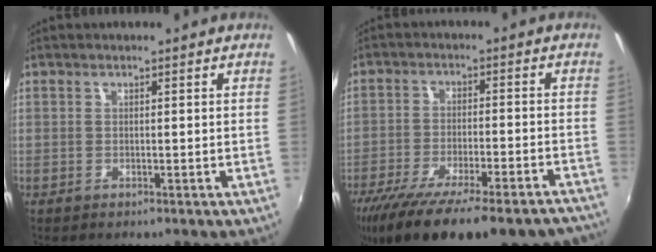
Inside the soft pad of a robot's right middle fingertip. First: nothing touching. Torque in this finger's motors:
{"motor_torque": [1.17, -0.97, 0.55, 0.21]}